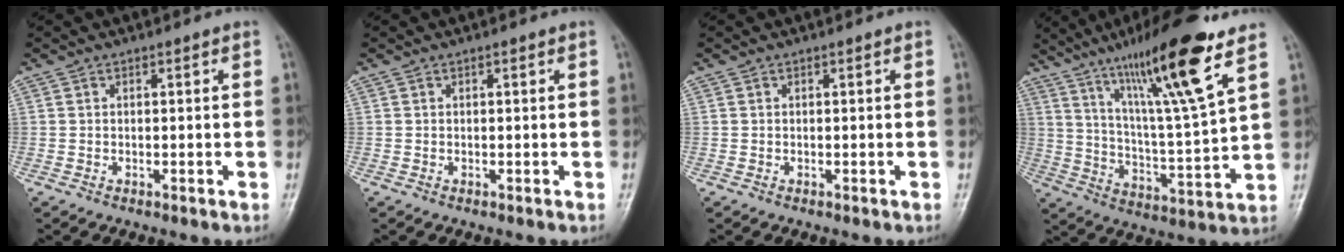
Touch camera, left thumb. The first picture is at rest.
{"total": 0.0}
{"total": 0.0}
{"total": 19.8, "force": [11.8, 1.9, 15.8], "torque": [-0.254, -0.054, 0.202]}